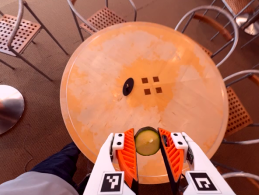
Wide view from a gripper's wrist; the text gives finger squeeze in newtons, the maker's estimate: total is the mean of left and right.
{"total": 7.9, "left": 8.0, "right": 7.9}